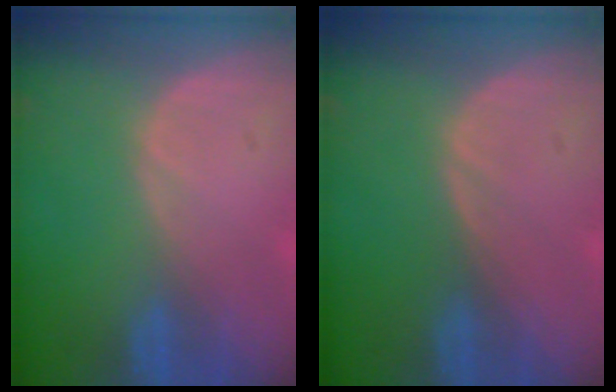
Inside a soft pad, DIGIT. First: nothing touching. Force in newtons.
{"total": 0.0}